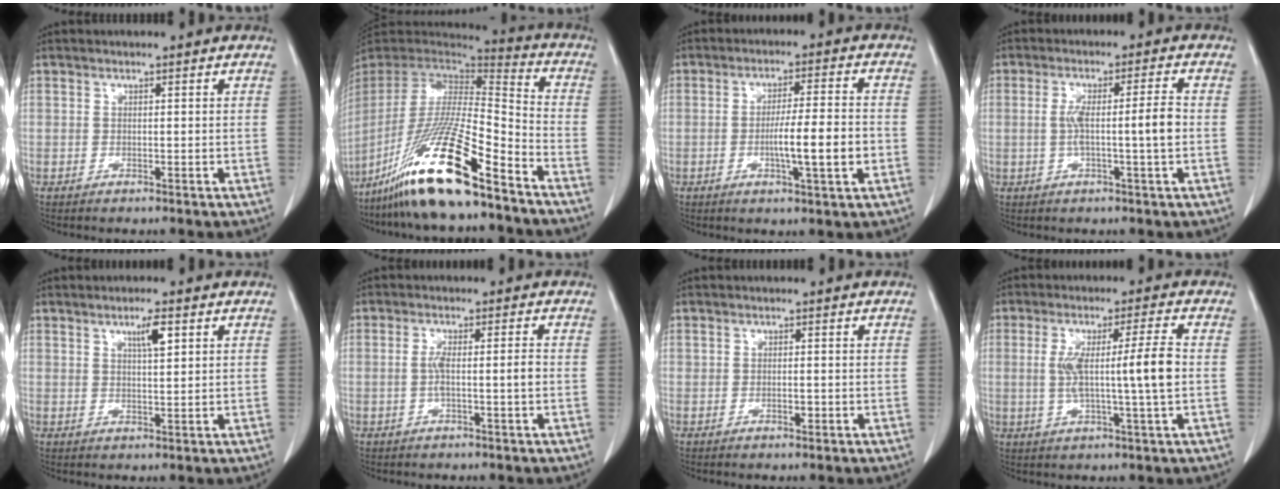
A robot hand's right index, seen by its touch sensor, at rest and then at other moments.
{"total": 21.0, "force": [-14.4, 1.3, 15.3], "torque": [-0.318, -0.045, -0.271]}
{"total": 8.2, "force": [-1.8, 0.3, 8.0], "torque": [-0.128, 0.001, -0.028]}
{"total": 6.2, "force": [-0.5, -0.4, 6.1], "torque": [-0.112, 0.010, -0.003]}
{"total": 3.5, "force": [1.7, 0.4, 3.0], "torque": [-0.053, -0.002, 0.027]}
{"total": 3.7, "force": [-0.5, 0.1, 3.7], "torque": [-0.069, 0.007, -0.005]}
{"total": 0.9, "force": [-0.2, 0.4, 0.8], "torque": [-0.012, 0.000, 0.001]}
{"total": 9.1, "force": [0.1, -0.6, 9.1], "torque": [-0.161, 0.006, 0.007]}